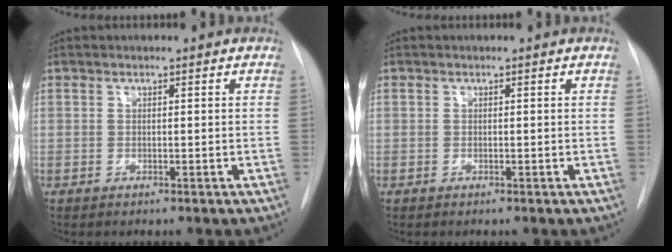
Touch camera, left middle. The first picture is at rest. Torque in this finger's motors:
{"motor_torque": [0.14, -0.09, 0.11, 0.03]}